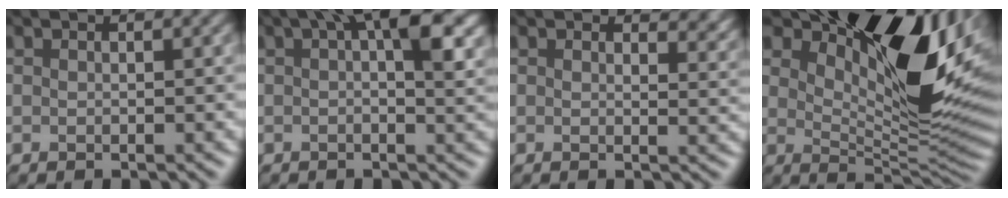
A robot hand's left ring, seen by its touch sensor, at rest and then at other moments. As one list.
[{"total": 6.6, "force": [2.6, 2.1, 5.7], "torque": [-0.070, 0.012, 0.030]}, {"total": 2.7, "force": [2.0, 1.2, 1.4], "torque": [-0.018, -0.006, 0.024]}, {"total": 14.3, "force": [7.3, 5.9, 10.8], "torque": [-0.145, 0.009, 0.126]}]